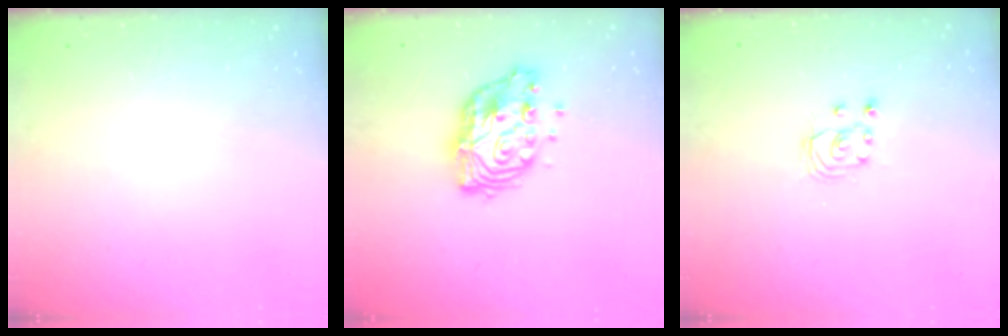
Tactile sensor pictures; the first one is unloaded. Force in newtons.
{"total": 11.8, "press": 11.7, "slide": 1.0}
{"total": 3.9, "press": 3.9, "slide": 0.4}